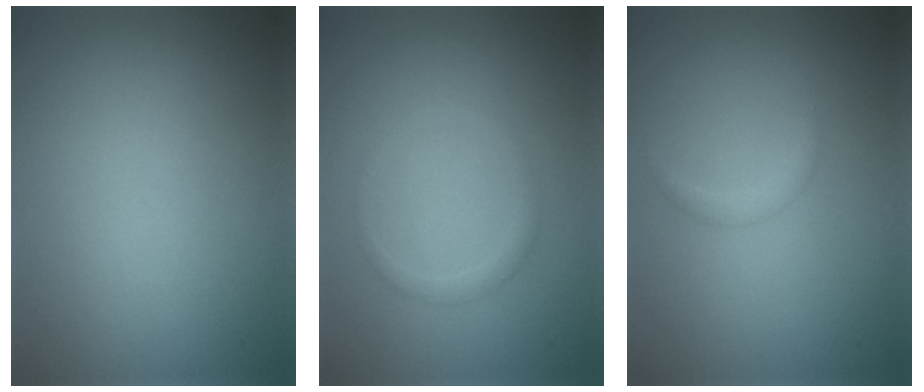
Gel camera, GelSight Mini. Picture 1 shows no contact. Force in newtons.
{"total": 1.1, "press": 1.1, "slide": 0.1}
{"total": 0.9, "press": 0.9, "slide": 0.1}